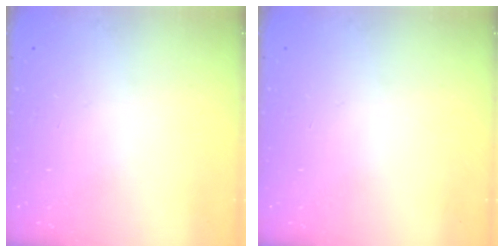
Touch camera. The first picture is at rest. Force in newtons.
{"total": 0.0}